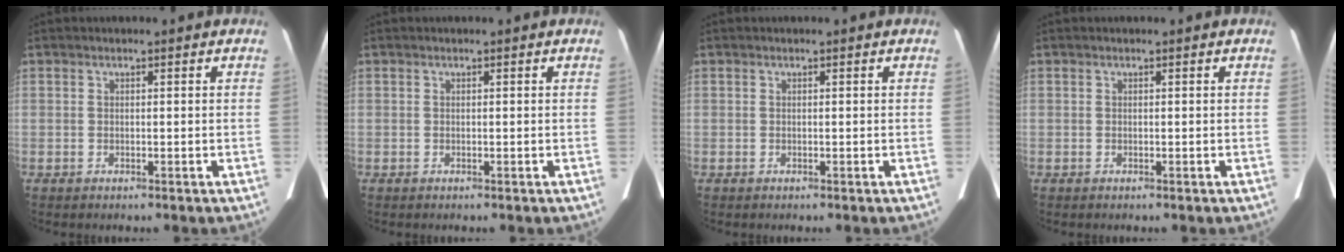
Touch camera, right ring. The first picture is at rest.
{"total": 0.0}
{"total": 0.0}
{"total": 0.0}